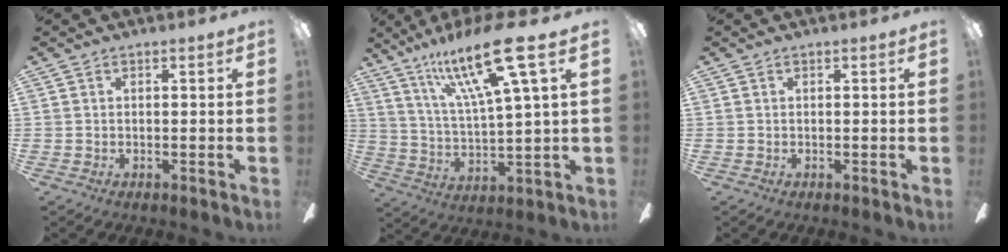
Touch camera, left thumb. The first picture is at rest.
{"total": 19.2, "force": [11.3, 3.4, 15.1], "torque": [-0.286, -0.049, 0.173]}
{"total": 0.0}